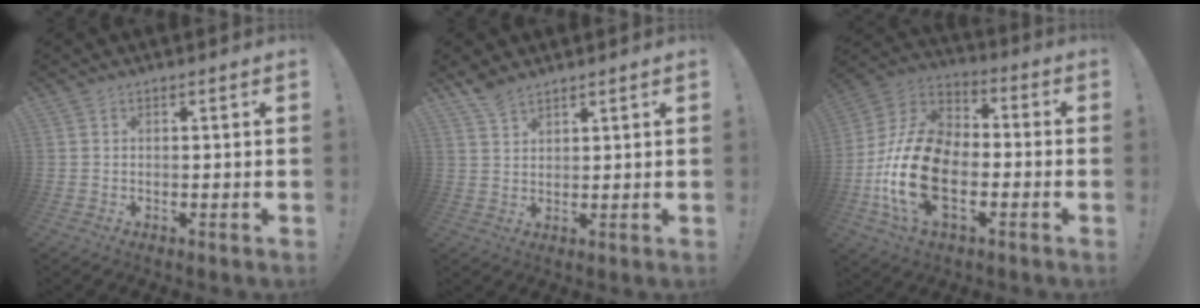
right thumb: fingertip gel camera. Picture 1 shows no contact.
{"total": 5.0, "force": [4.1, 2.0, 2.1], "torque": [-0.036, -0.021, 0.078]}
{"total": 22.6, "force": [-6.6, 13.6, 16.8], "torque": [-0.337, 0.040, -0.102]}